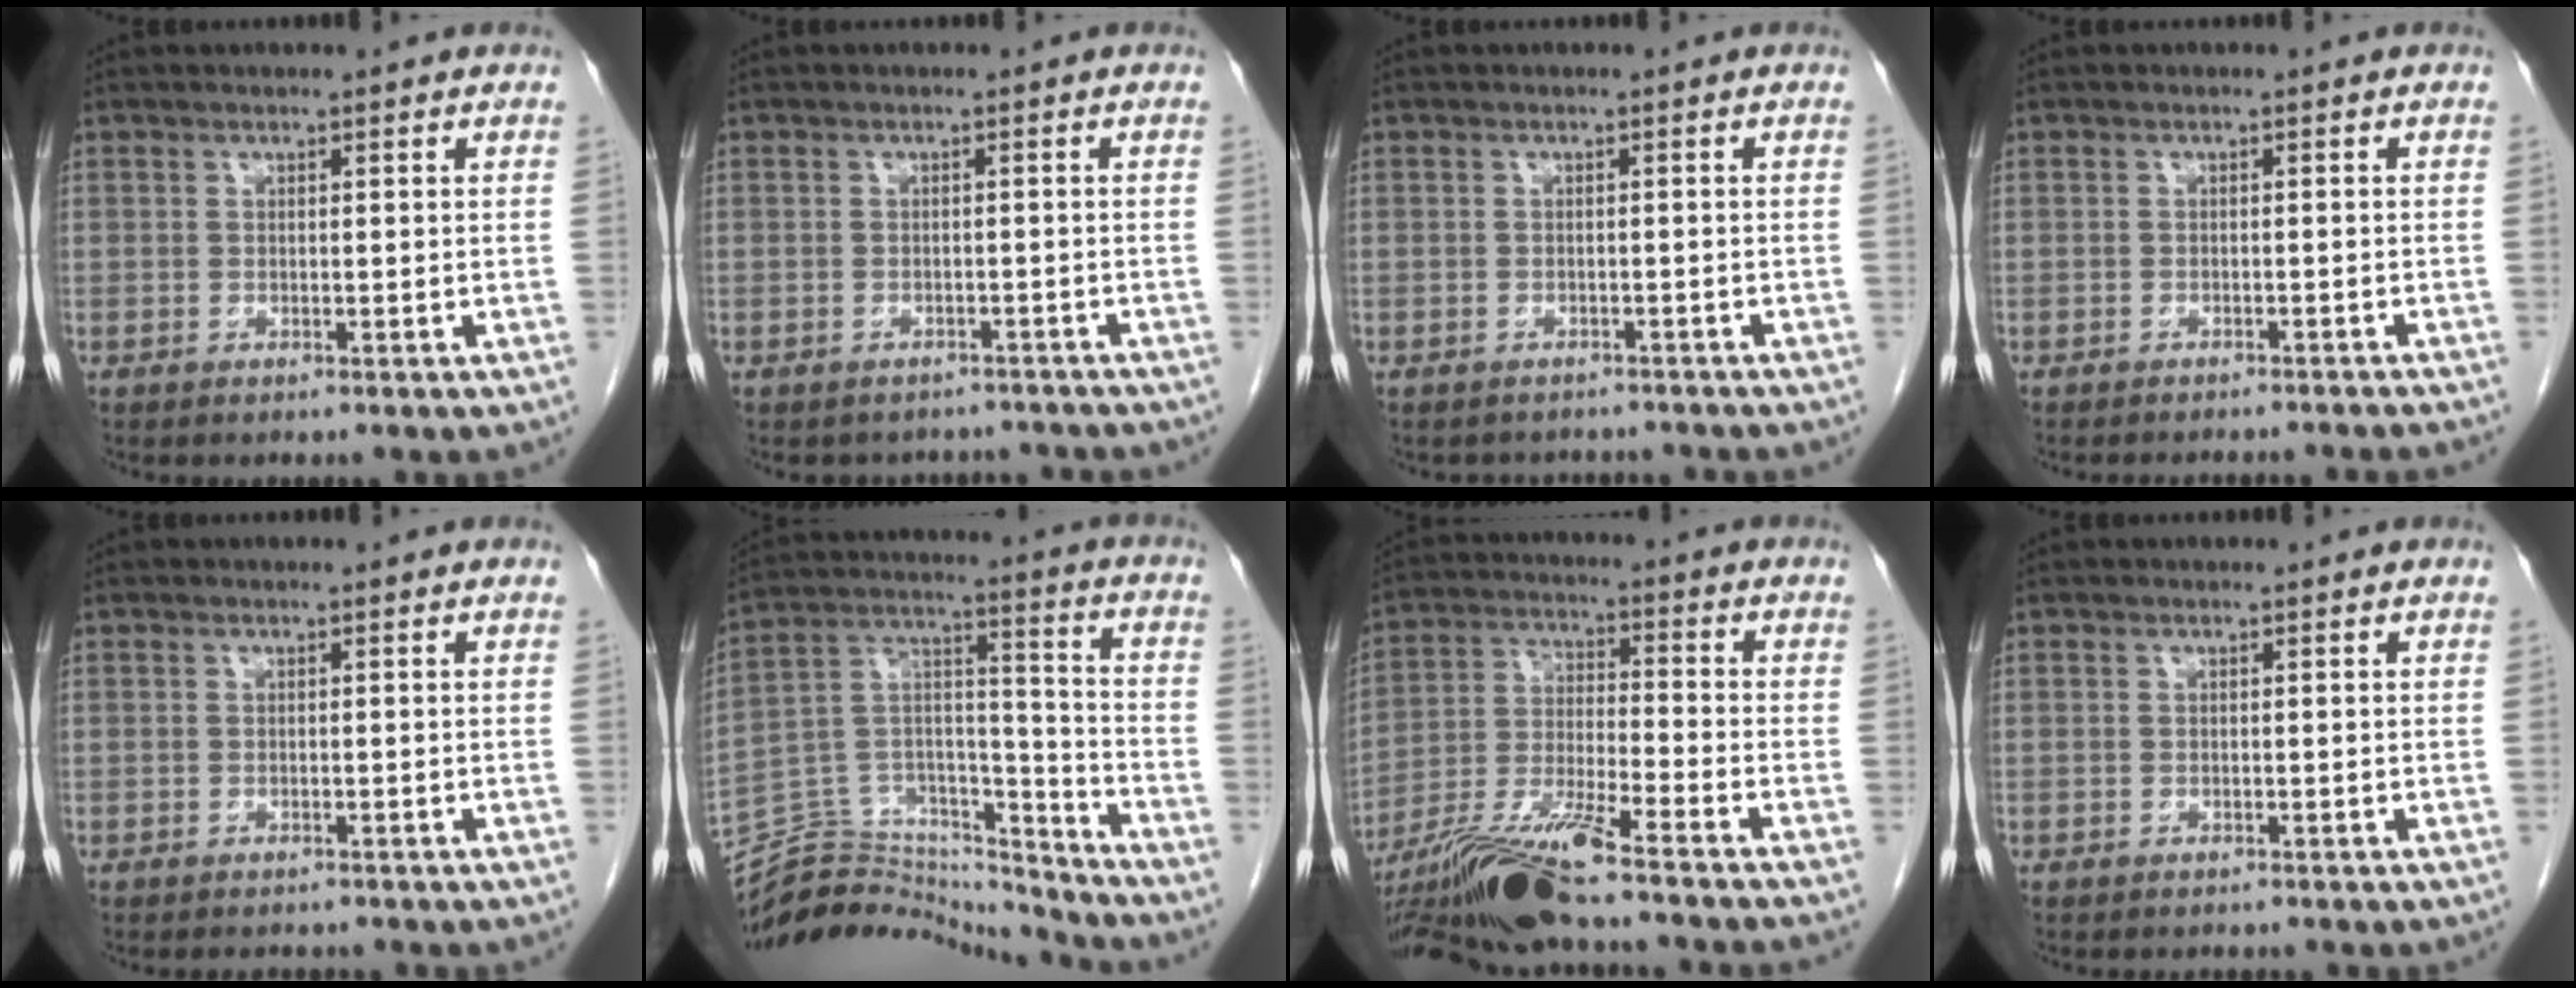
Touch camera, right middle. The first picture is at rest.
{"total": 5.4, "force": [-4.9, 2.1, 0.1], "torque": [0.000, 0.011, -0.052]}
{"total": 4.2, "force": [-3.9, 1.5, 0.2], "torque": [-0.004, 0.004, -0.045]}
{"total": 8.3, "force": [-7.9, 0.5, 2.6], "torque": [-0.026, -0.008, -0.085]}
{"total": 2.0, "force": [-1.9, 0.5, 0.4], "torque": [-0.008, -0.007, -0.021]}
{"total": 18.5, "force": [-17.9, 4.0, 2.1], "torque": [-0.039, 0.068, -0.288]}
{"total": 14.3, "force": [-11.8, -1.0, 8.1], "torque": [-0.161, -0.021, -0.214]}
{"total": 1.3, "force": [-1.2, 0.2, 0.3], "torque": [-0.014, -0.006, -0.015]}